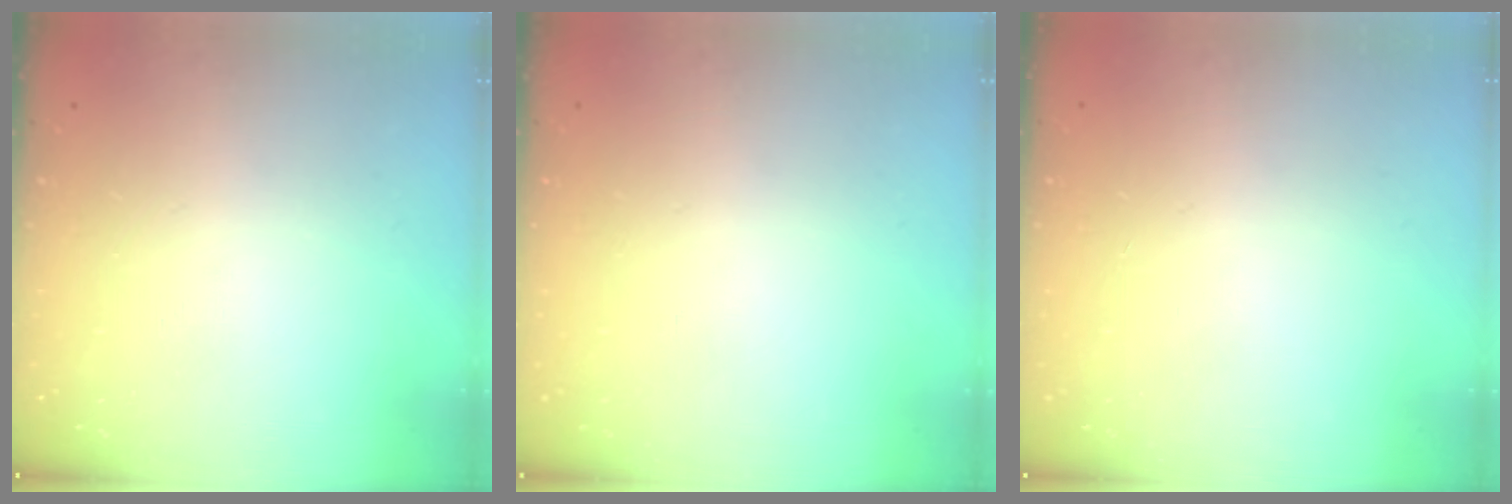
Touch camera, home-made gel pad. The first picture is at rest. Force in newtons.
{"total": 0.0}
{"total": 0.7, "press": 0.7, "slide": 0.2}